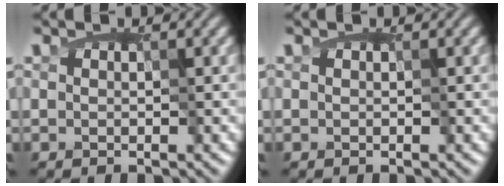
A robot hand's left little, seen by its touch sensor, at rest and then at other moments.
{"total": 0.0}